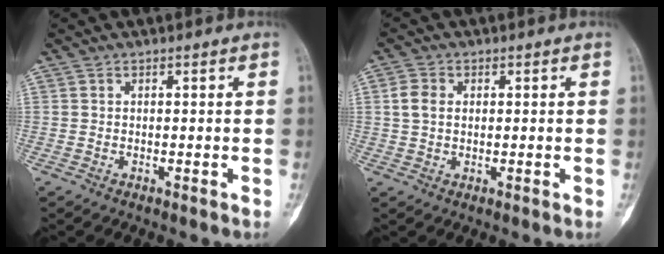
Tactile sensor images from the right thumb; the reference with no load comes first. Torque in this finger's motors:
{"motor_torque": [0.27, 0.37, 0.65, 0.04, -0.02]}